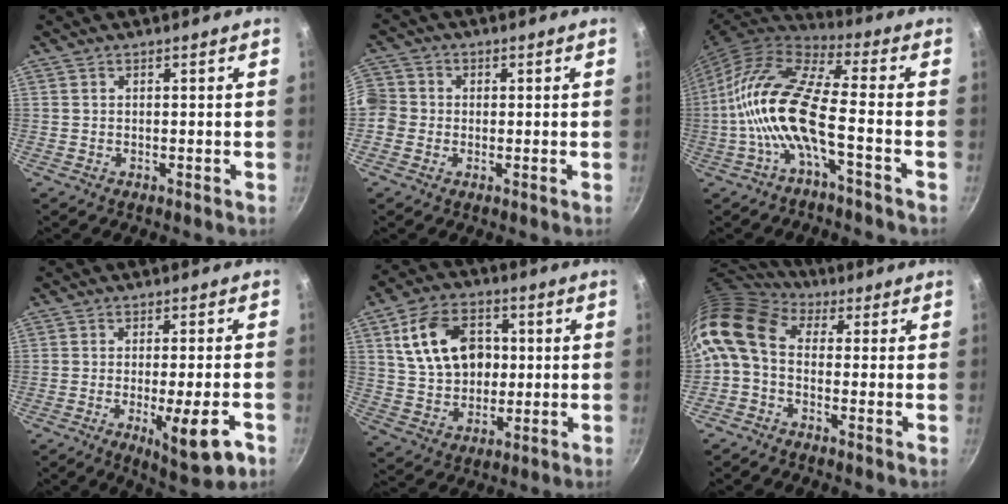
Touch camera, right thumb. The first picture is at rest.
{"total": 6.9, "force": [-0.8, 6.4, 2.5], "torque": [-0.039, 0.016, -0.030]}
{"total": 15.8, "force": [-3.9, 5.0, 14.5], "torque": [-0.293, 0.041, -0.089]}
{"total": 10.6, "force": [-4.1, 2.2, 9.5], "torque": [-0.126, 0.001, -0.052]}
{"total": 15.8, "force": [3.4, 11.6, 10.3], "torque": [-0.156, 0.006, 0.061]}
{"total": 11.1, "force": [0.9, 7.6, 8.0], "torque": [-0.154, 0.026, -0.005]}